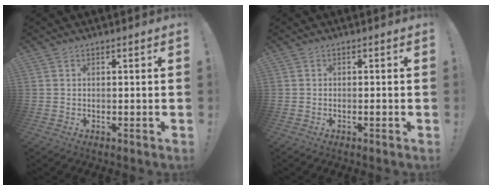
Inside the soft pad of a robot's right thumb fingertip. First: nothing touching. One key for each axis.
{"total": 0.9, "fx": -0.4, "fy": -0.3, "fz": 0.8, "tx": -0.012, "ty": -0.002, "tz": -0.006}